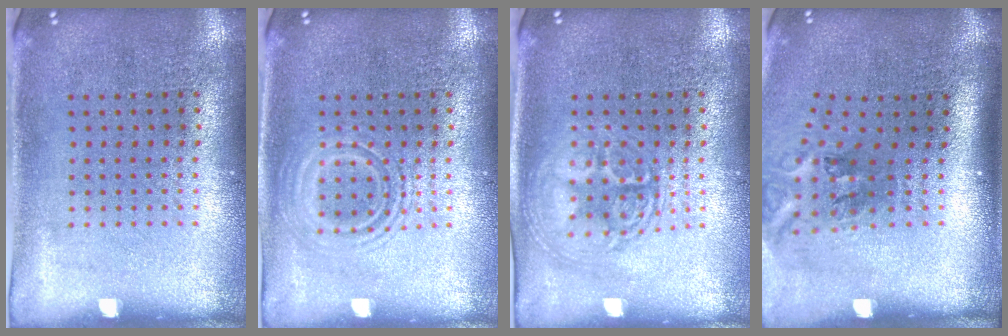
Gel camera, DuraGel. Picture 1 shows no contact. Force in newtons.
{"total": 2.4, "press": 2.4, "slide": 0.4}
{"total": 2.0, "press": 1.9, "slide": 0.3}
{"total": 2.1, "press": 1.3, "slide": 1.6}